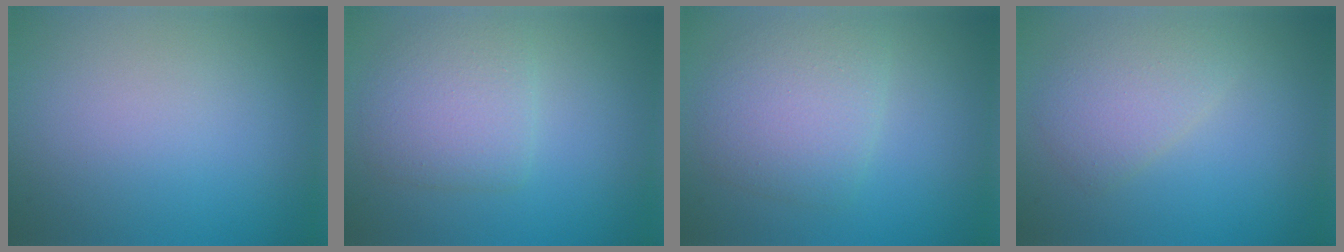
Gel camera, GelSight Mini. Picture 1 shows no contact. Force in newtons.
{"total": 3.7, "press": 3.7, "slide": 0.1}
{"total": 4.0, "press": 4.0, "slide": 0.1}
{"total": 2.9, "press": 2.9, "slide": 0.1}